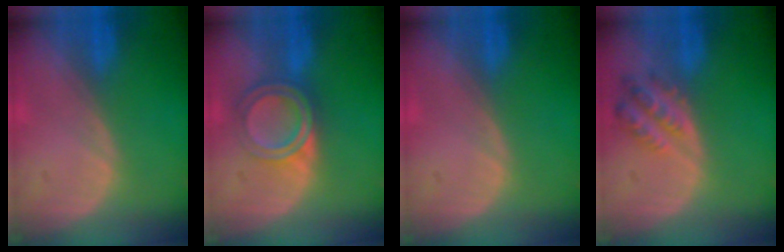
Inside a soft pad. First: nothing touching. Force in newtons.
{"total": 6.3, "press": 5.3, "slide": 3.4}
{"total": 0.0}
{"total": 4.8, "press": 4.8, "slide": 0.5}